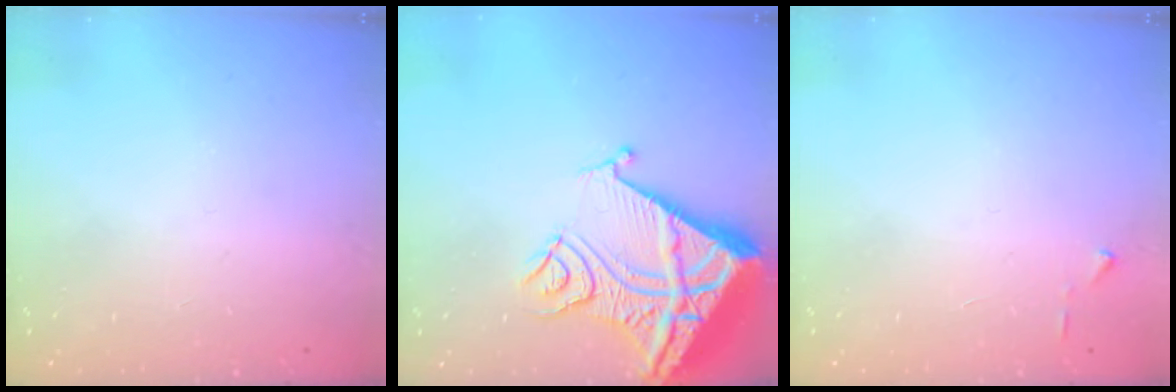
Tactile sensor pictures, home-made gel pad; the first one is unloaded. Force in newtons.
{"total": 20.1, "press": 19.9, "slide": 2.1}
{"total": 3.0, "press": 2.9, "slide": 0.4}